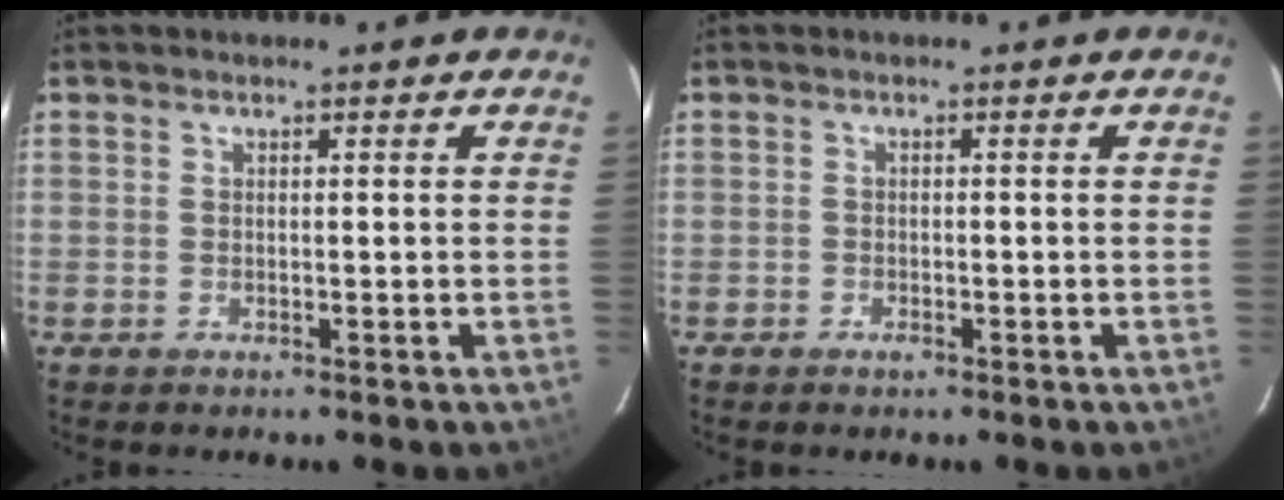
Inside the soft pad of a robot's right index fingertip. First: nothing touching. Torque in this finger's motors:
{"motor_torque": [0.29, -0.30, 0.07, 0.01]}